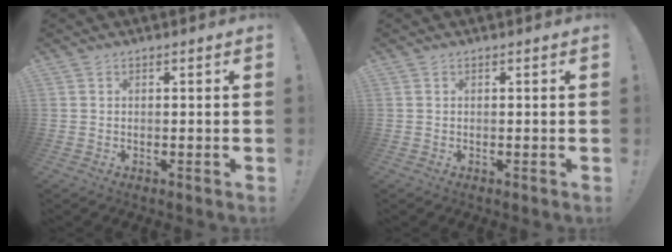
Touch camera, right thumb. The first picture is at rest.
{"total": 0.0}